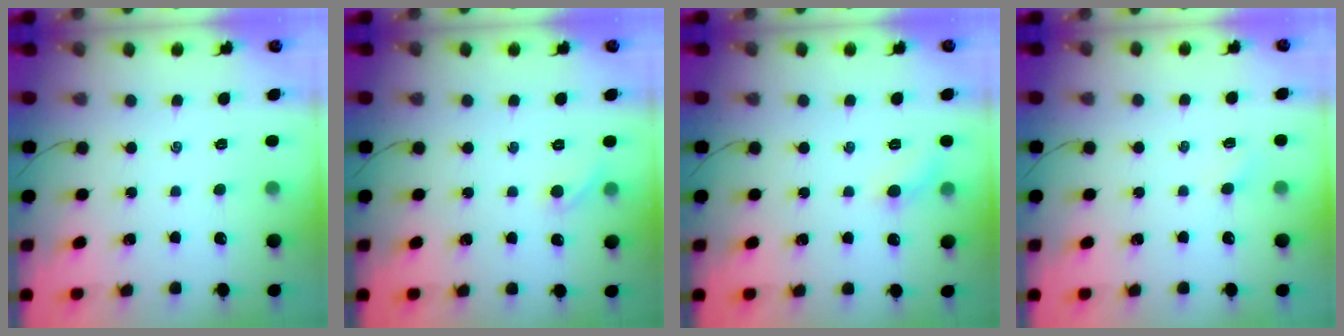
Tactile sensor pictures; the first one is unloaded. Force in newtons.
{"total": 4.4, "press": 4.0, "slide": 1.6}
{"total": 4.7, "press": 4.5, "slide": 1.3}
{"total": 1.3, "press": 1.2, "slide": 0.5}